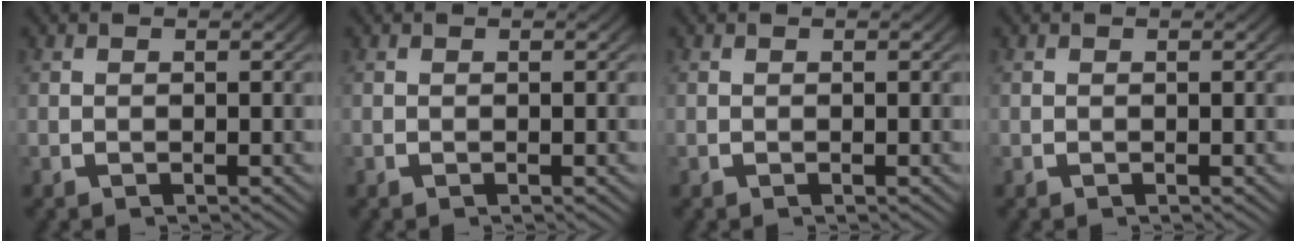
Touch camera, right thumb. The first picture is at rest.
{"total": 0.0}
{"total": 0.0}
{"total": 0.0}